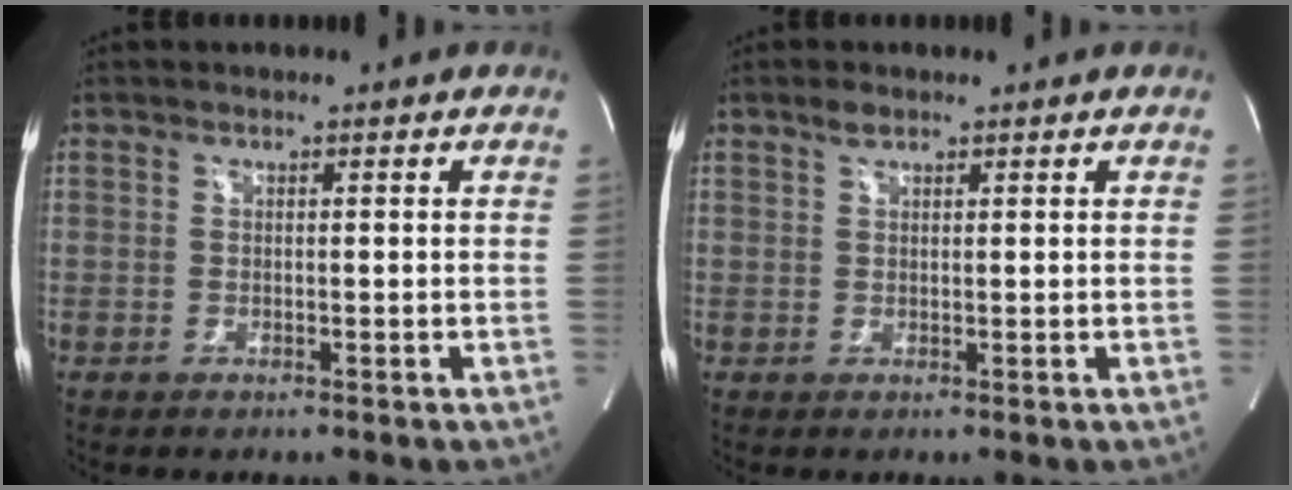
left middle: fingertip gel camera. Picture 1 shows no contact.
{"total": 1.4, "force": [1.1, 0.5, 0.7], "torque": [-0.016, 0.004, 0.021]}